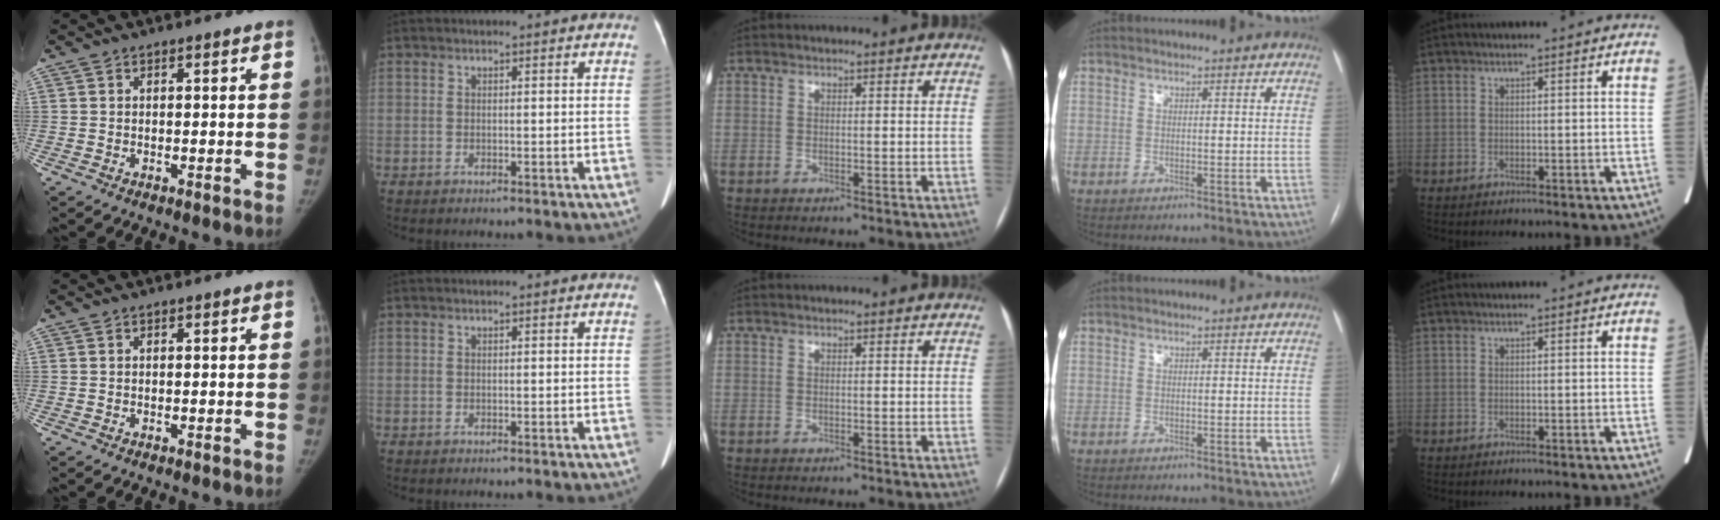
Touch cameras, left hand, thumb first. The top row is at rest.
{}